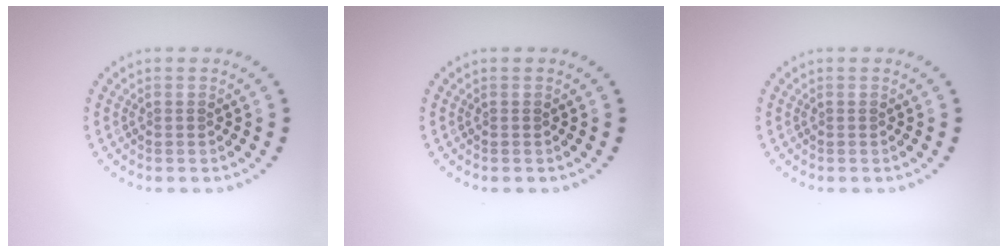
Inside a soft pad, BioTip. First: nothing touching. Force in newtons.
{"total": 0.0}
{"total": 0.0}